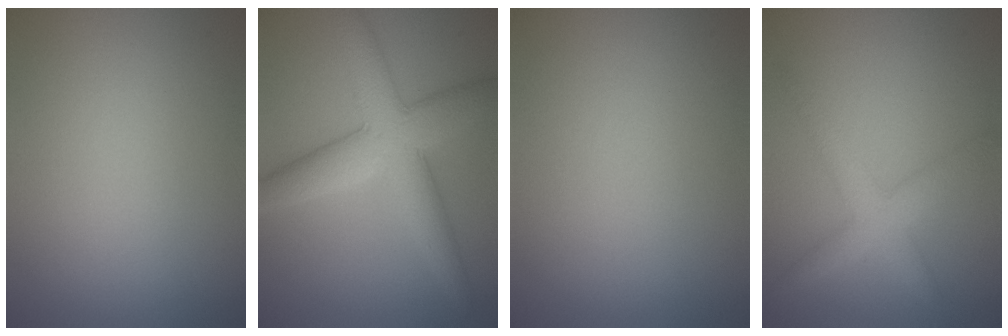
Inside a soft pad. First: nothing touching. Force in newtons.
{"total": 6.6, "press": 6.6, "slide": 0.1}
{"total": 0.0}
{"total": 3.6, "press": 3.6, "slide": 0.1}